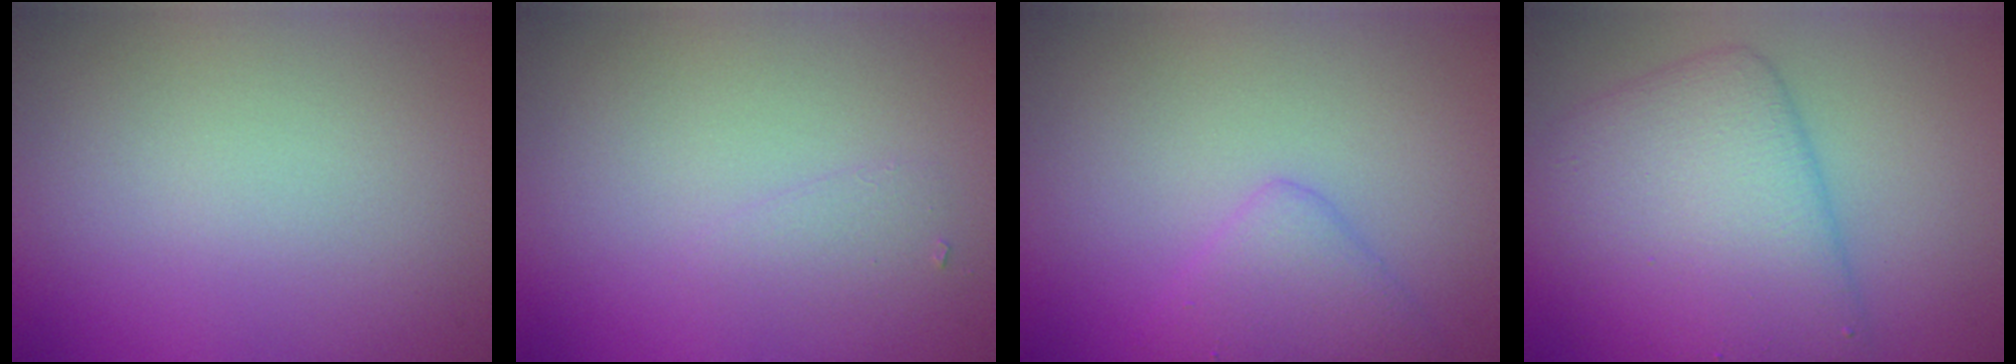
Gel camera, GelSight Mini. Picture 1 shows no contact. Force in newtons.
{"total": 0.8, "press": 0.8, "slide": 0.0}
{"total": 2.7, "press": 2.7, "slide": 0.2}
{"total": 7.8, "press": 7.8, "slide": 0.2}